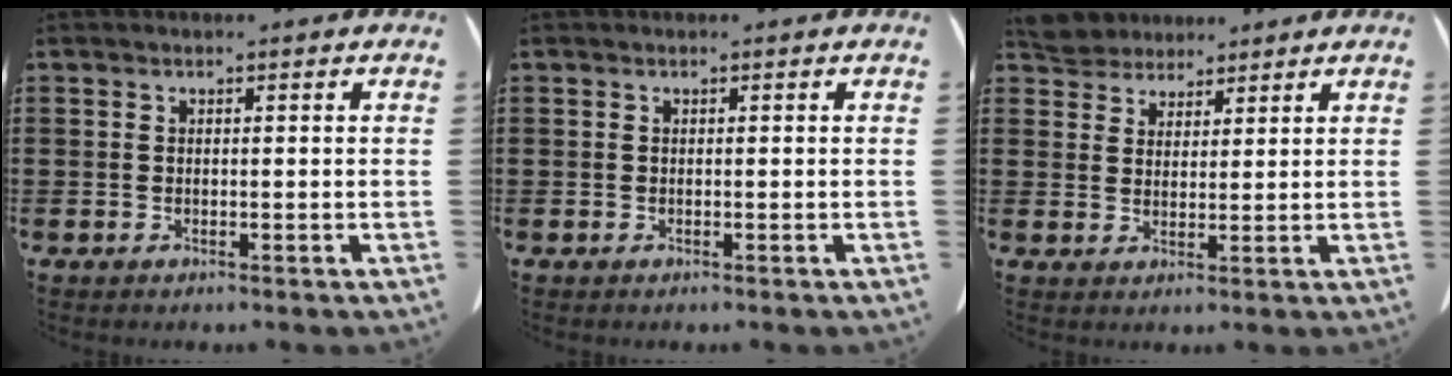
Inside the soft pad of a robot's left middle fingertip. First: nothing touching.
{"total": 0.0}
{"total": 4.5, "force": [4.3, 1.3, 0.4], "torque": [-0.026, -0.012, 0.083]}